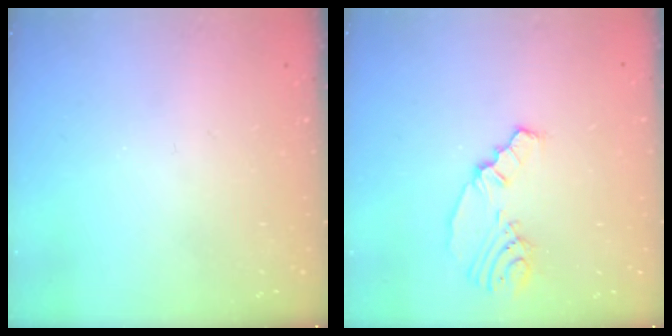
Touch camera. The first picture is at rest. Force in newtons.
{"total": 6.7, "press": 5.6, "slide": 3.6}